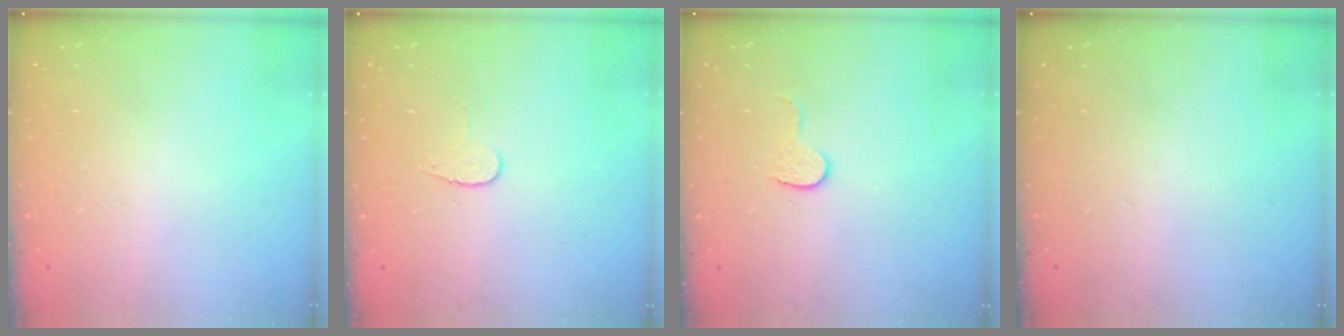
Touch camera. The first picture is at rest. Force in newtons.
{"total": 4.4, "press": 4.4, "slide": 0.5}
{"total": 5.4, "press": 5.4, "slide": 0.5}
{"total": 0.0}